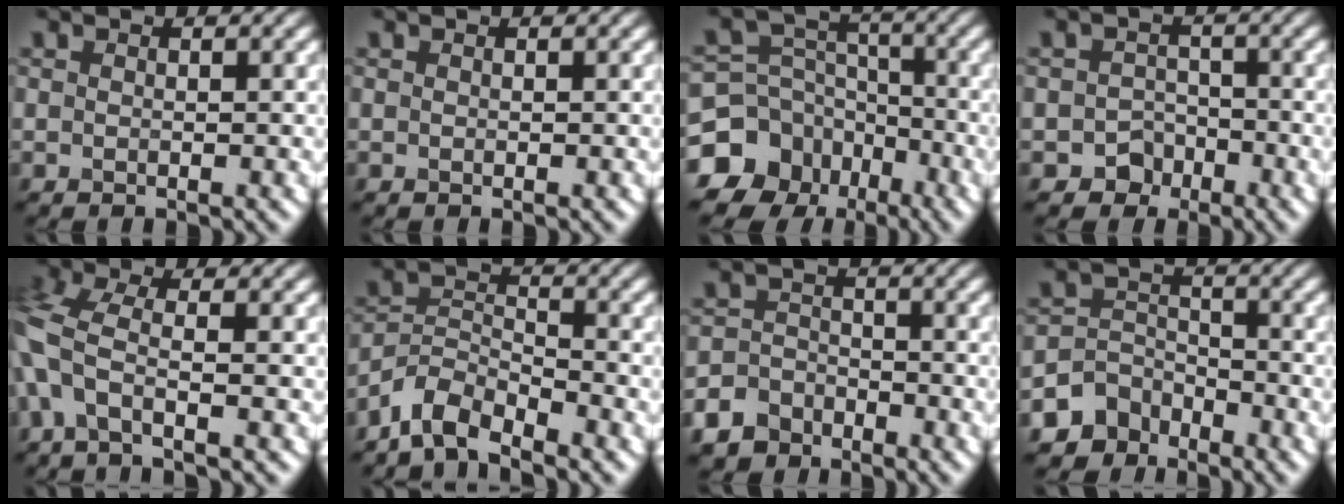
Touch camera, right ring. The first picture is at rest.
{"total": 0.0}
{"total": 12.6, "force": [-7.3, 10.0, 2.5], "torque": [-0.062, -0.034, -0.141]}
{"total": 2.6, "force": [-1.6, 2.0, 0.4], "torque": [0.009, 0.005, -0.027]}
{"total": 4.9, "force": [-1.2, 2.3, 4.2], "torque": [-0.112, 0.004, -0.040]}
{"total": 4.2, "force": [-3.7, 1.4, 1.5], "torque": [-0.023, 0.001, -0.083]}
{"total": 5.8, "force": [-4.3, 3.8, 0.9], "torque": [0.003, -0.012, -0.083]}
{"total": 4.4, "force": [-3.5, 2.7, 0.4], "torque": [0.008, 0.001, -0.065]}